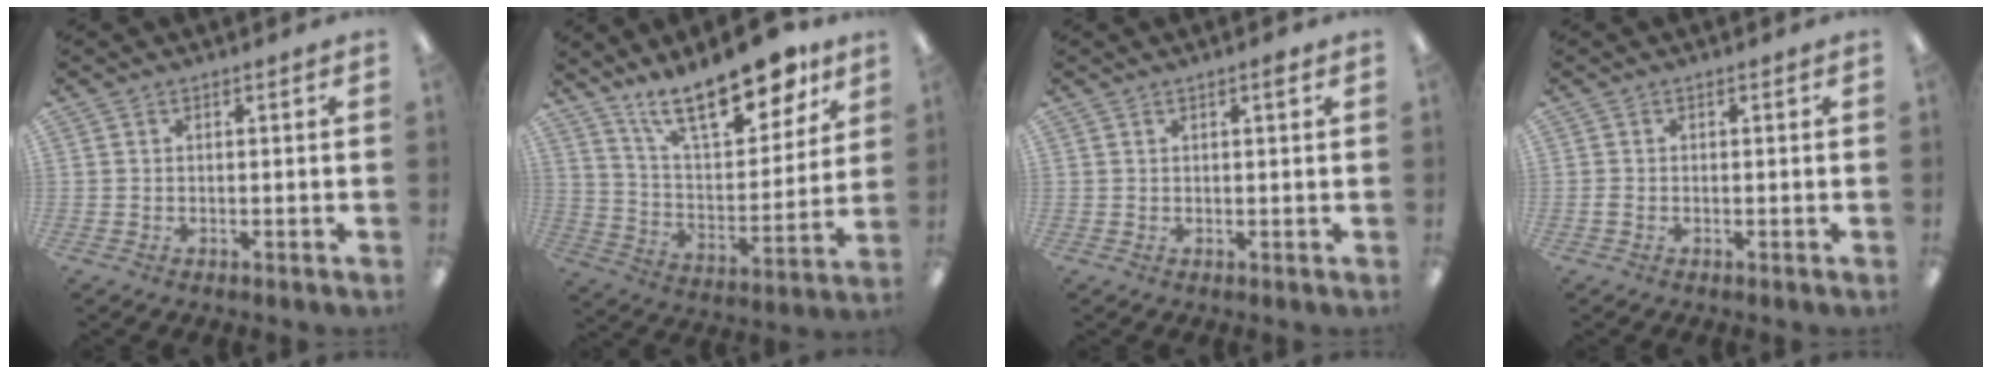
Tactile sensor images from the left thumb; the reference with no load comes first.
{"total": 20.5, "force": [15.0, 7.7, 11.6], "torque": [-0.187, -0.093, 0.257]}
{"total": 1.6, "force": [1.0, 0.3, 1.3], "torque": [-0.019, -0.001, 0.014]}
{"total": 0.7, "force": [-0.3, 0.5, 0.5], "torque": [-0.009, 0.001, -0.005]}